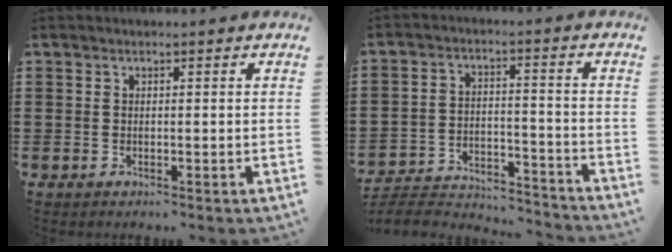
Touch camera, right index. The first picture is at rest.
{"total": 4.9, "force": [-4.7, 0.8, 1.1], "torque": [-0.027, 0.002, -0.097]}